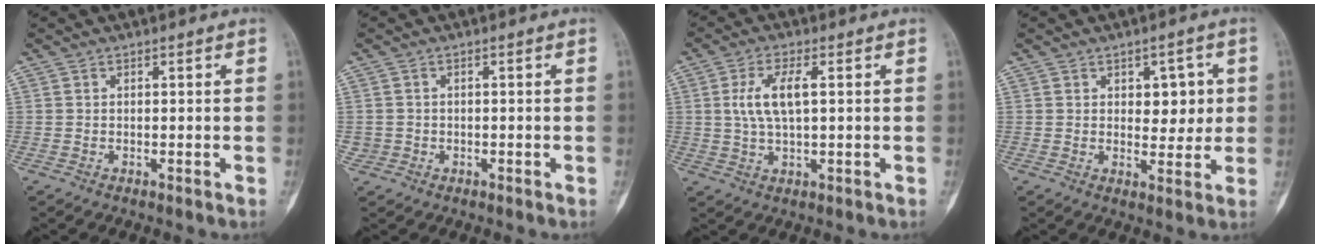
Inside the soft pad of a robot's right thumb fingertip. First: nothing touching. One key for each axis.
{"total": 1.7, "fx": -0.3, "fy": 1.7, "fz": 0.2, "tx": 0.006, "ty": 0.007, "tz": -0.006}
{"total": 6.9, "fx": 1.2, "fy": 2.5, "fz": 6.3, "tx": -0.136, "ty": 0.003, "tz": 0.025}
{"total": 6.1, "fx": 1.4, "fy": 3.8, "fz": 4.5, "tx": -0.022, "ty": -0.008, "tz": 0.021}